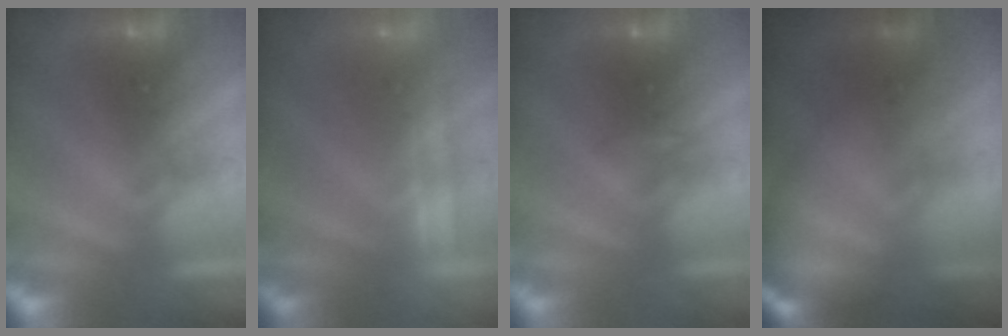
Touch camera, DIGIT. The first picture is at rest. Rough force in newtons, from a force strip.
{"total": 2.2}
{"total": 1.5}
{"total": 5.5}